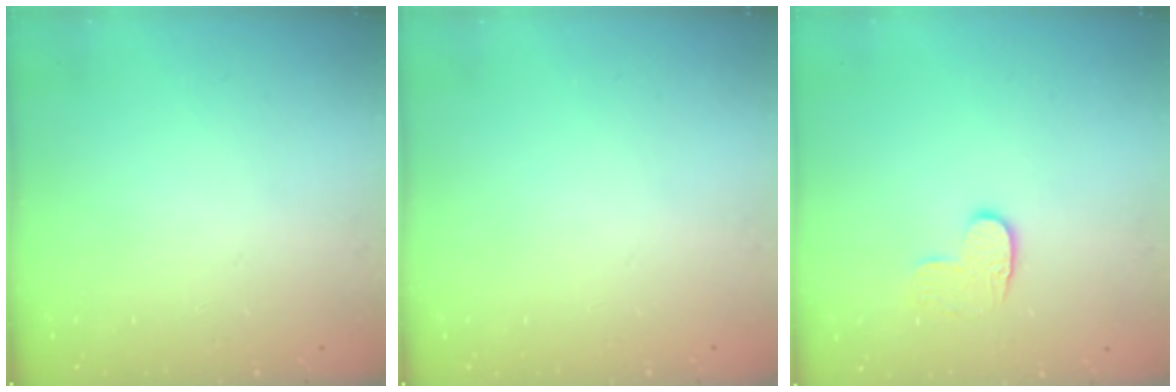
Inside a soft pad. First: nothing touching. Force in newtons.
{"total": 0.0}
{"total": 6.7, "press": 6.7, "slide": 0.5}